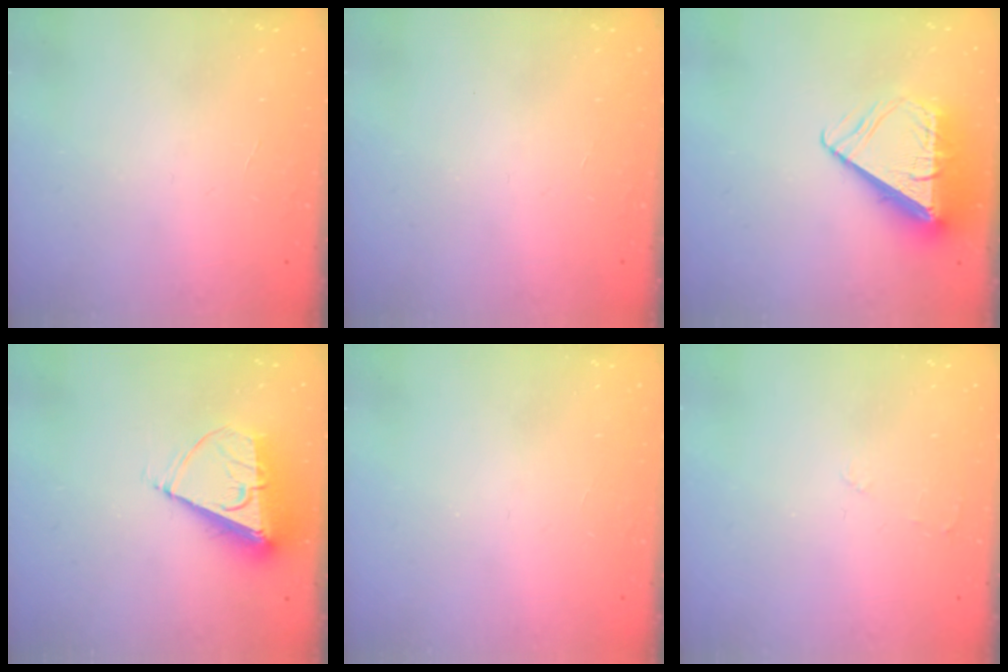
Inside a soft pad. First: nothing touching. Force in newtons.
{"total": 0.0}
{"total": 11.2, "press": 11.1, "slide": 1.4}
{"total": 10.3, "press": 10.3, "slide": 1.0}
{"total": 0.0}
{"total": 2.5, "press": 2.5, "slide": 0.4}